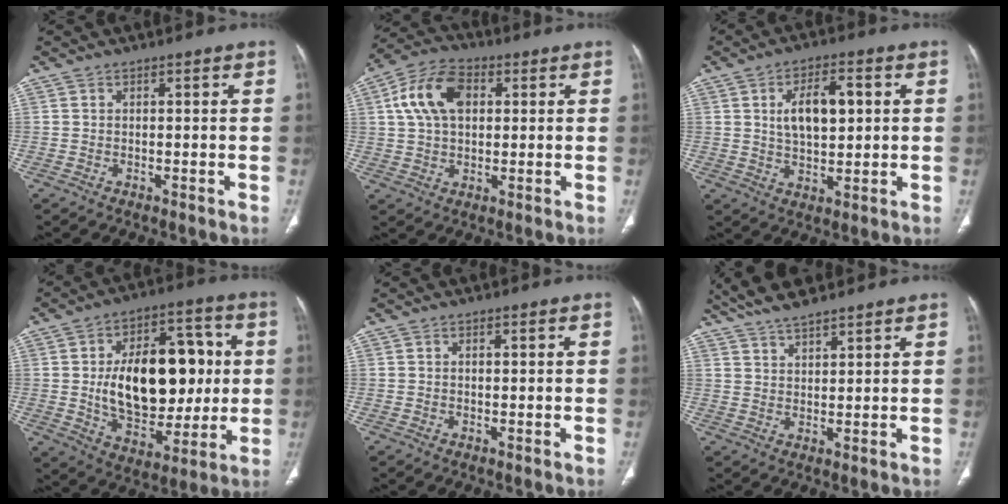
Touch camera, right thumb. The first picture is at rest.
{"total": 11.9, "force": [2.9, 7.6, 8.6], "torque": [-0.155, 0.017, 0.047]}
{"total": 9.8, "force": [2.0, 5.0, 8.2], "torque": [-0.120, 0.000, 0.035]}
{"total": 24.4, "force": [1.4, 14.5, 19.5], "torque": [-0.262, 0.008, 0.033]}
{"total": 0.8, "force": [0.1, 0.4, 0.6], "torque": [-0.016, 0.002, 0.003]}
{"total": 8.0, "force": [6.8, 1.7, 3.8], "torque": [-0.067, -0.011, 0.128]}